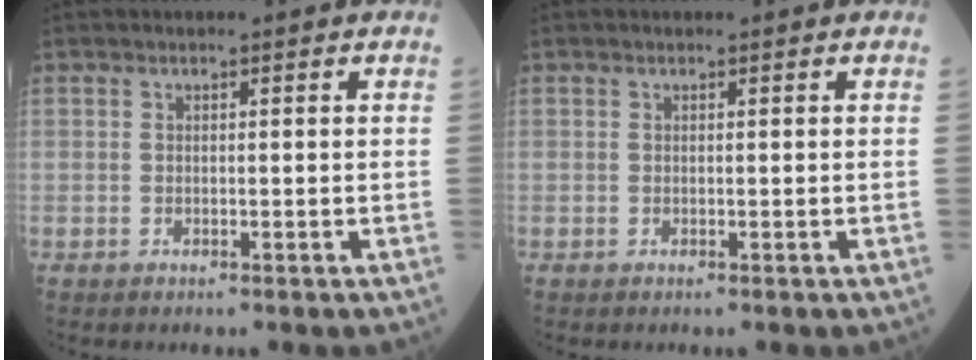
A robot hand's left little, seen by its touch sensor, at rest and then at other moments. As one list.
[{"total": 0.0}]